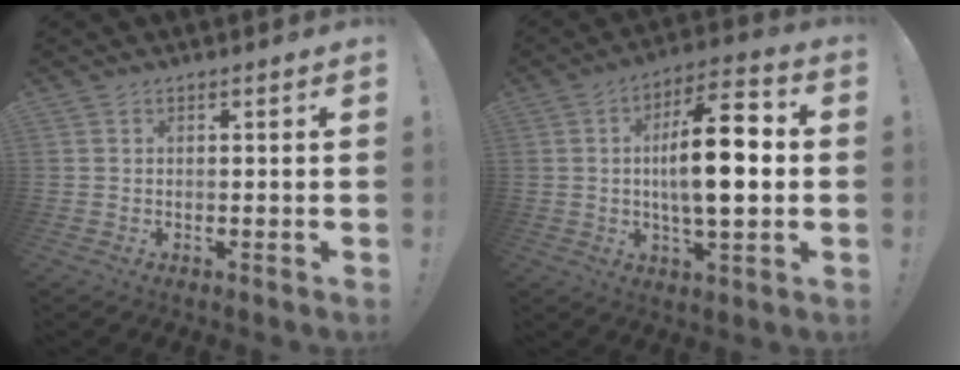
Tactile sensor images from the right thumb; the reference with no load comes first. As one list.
[{"total": 16.6, "force": [0.3, 5.3, 15.7], "torque": [-0.259, 0.001, -0.008]}]